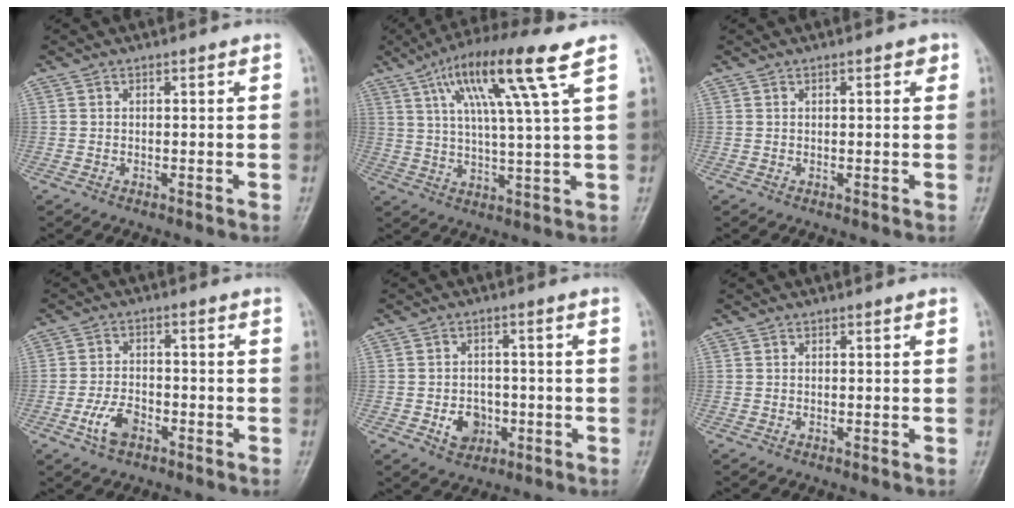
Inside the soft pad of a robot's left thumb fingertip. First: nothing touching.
{"total": 14.5, "force": [6.8, 0.6, 12.8], "torque": [-0.234, -0.008, 0.117]}
{"total": 1.7, "force": [0.7, 0.7, 1.4], "torque": [-0.016, 0.002, 0.007]}
{"total": 5.6, "force": [-2.8, 3.2, 3.7], "torque": [-0.070, 0.016, -0.052]}
{"total": 5.7, "force": [-1.8, 4.5, 2.9], "torque": [-0.021, 0.013, -0.023]}
{"total": 0.0}